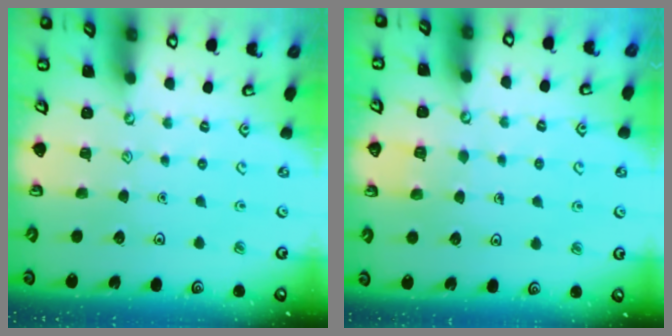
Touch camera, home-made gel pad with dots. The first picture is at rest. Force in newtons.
{"total": 2.8, "press": 2.8, "slide": 0.3}